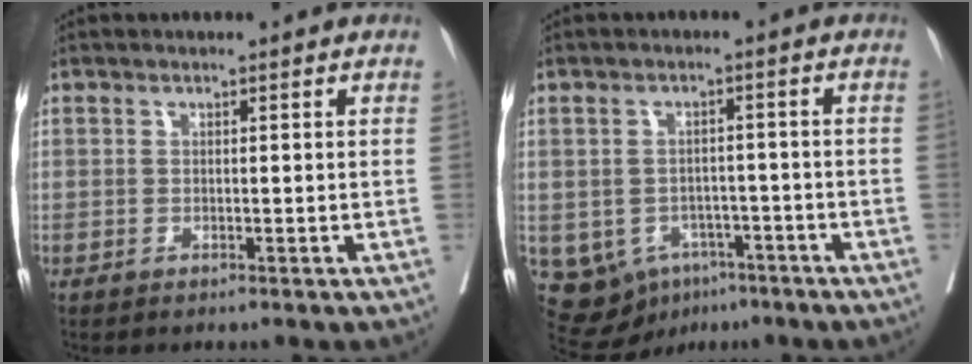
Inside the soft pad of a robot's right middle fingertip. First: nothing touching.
{"total": 12.5, "force": [-5.9, 9.7, 5.2], "torque": [-0.114, 0.014, -0.074]}